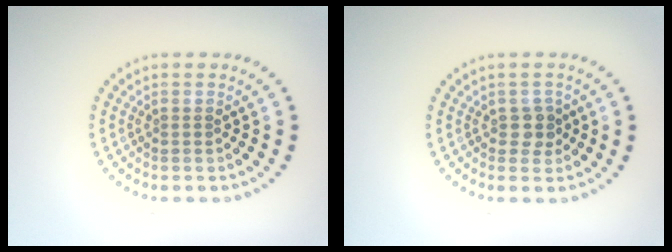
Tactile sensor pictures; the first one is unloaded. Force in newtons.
{"total": 1.4, "press": 1.4, "slide": 0.5}